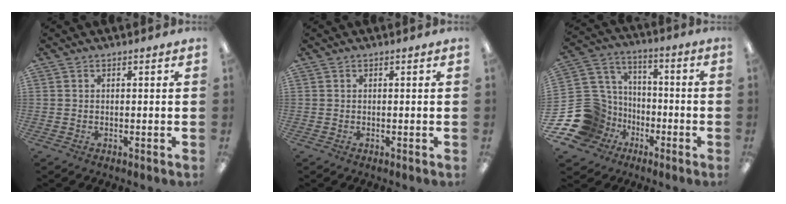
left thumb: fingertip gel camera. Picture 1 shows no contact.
{"total": 0.0}
{"total": 18.4, "force": [-6.5, 16.2, 5.5], "torque": [-0.130, 0.032, -0.084]}